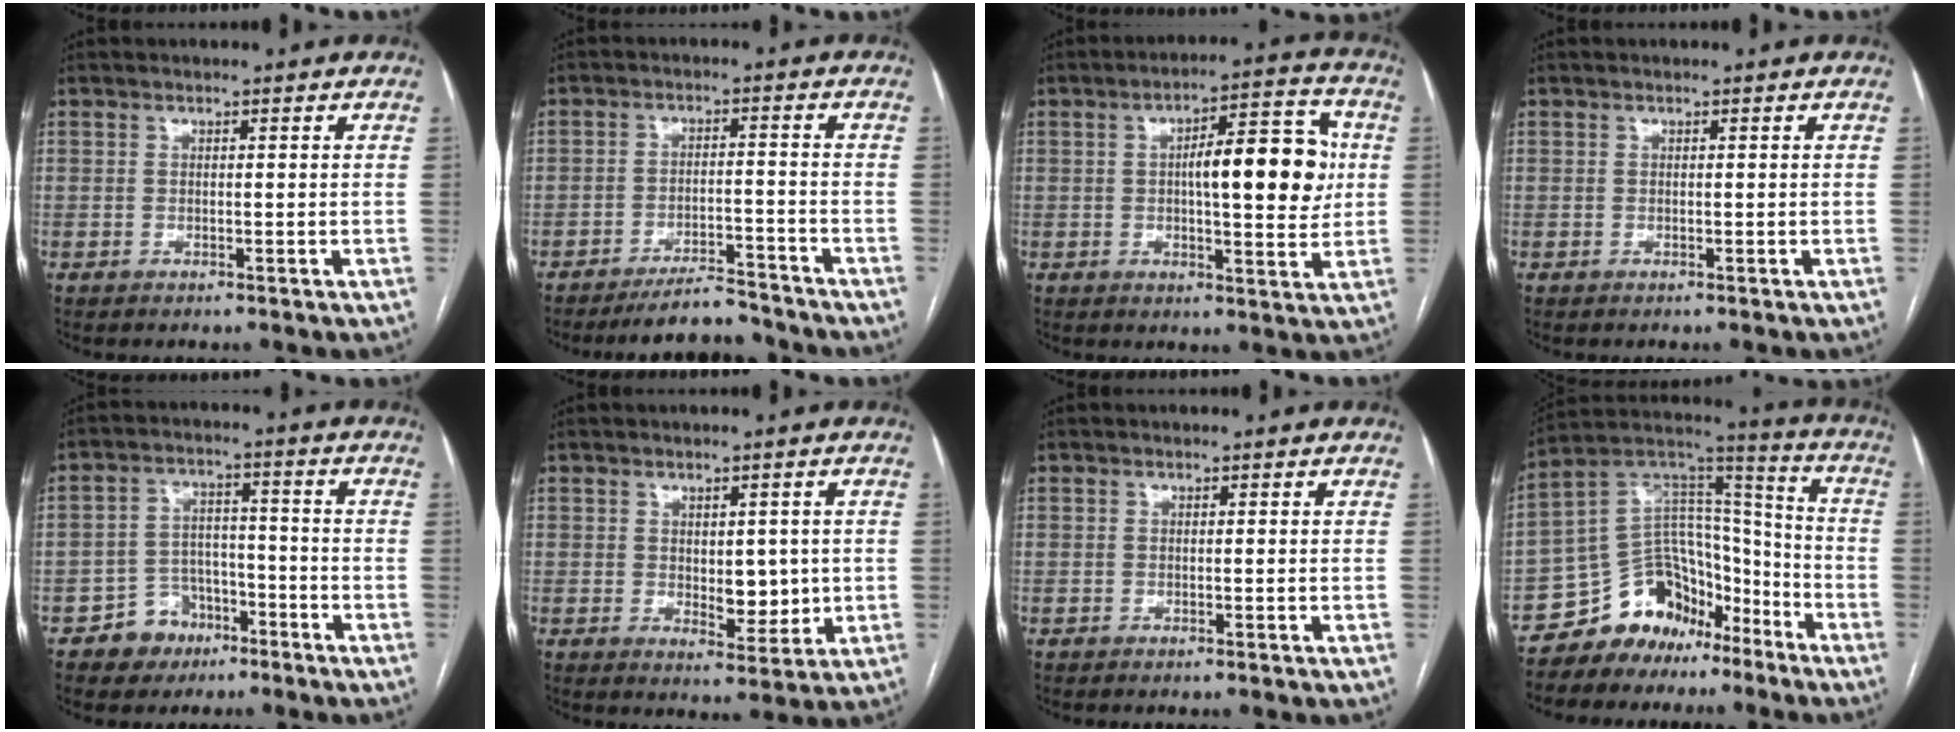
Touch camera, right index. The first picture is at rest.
{"total": 7.1, "force": [-6.8, 1.1, 1.5], "torque": [-0.018, 0.003, -0.111]}
{"total": 12.8, "force": [1.3, 3.6, 12.3], "torque": [-0.175, 0.026, 0.019]}
{"total": 0.0}
{"total": 6.5, "force": [-4.0, 5.0, 1.4], "torque": [-0.019, 0.017, -0.061]}
{"total": 5.4, "force": [0.2, 2.9, 4.5], "torque": [-0.057, -0.006, 0.012]}
{"total": 0.0}
{"total": 13.3, "force": [-9.9, 8.2, 3.6], "torque": [-0.061, 0.087, -0.172]}